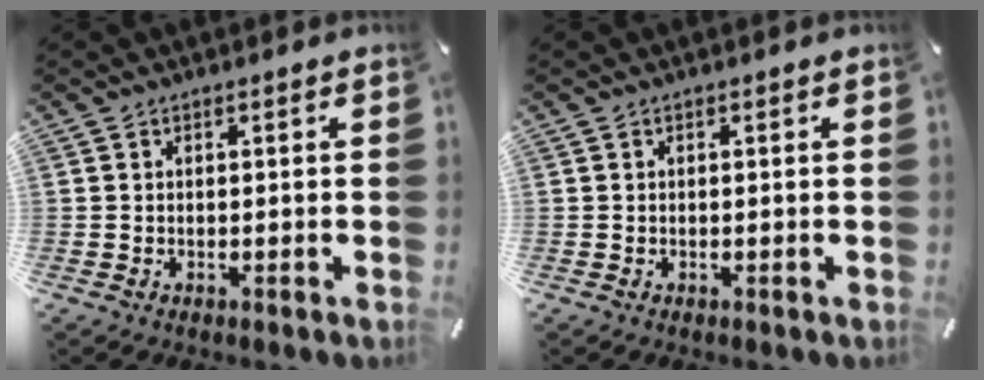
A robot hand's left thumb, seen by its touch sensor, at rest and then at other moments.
{"total": 0.0}